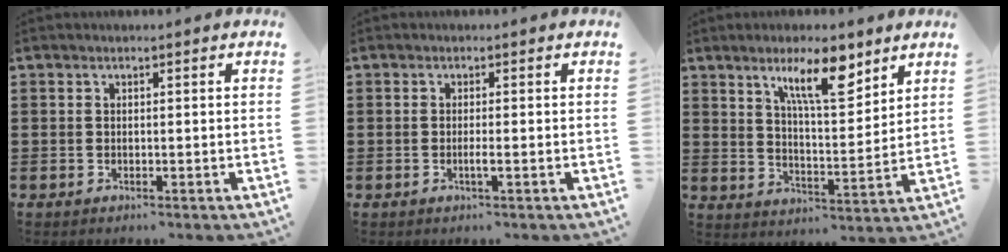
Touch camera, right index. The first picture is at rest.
{"total": 1.6, "force": [-0.6, 0.0, 1.5], "torque": [-0.026, -0.003, -0.011]}
{"total": 10.4, "force": [6.6, 4.1, 6.9], "torque": [-0.107, -0.017, 0.109]}